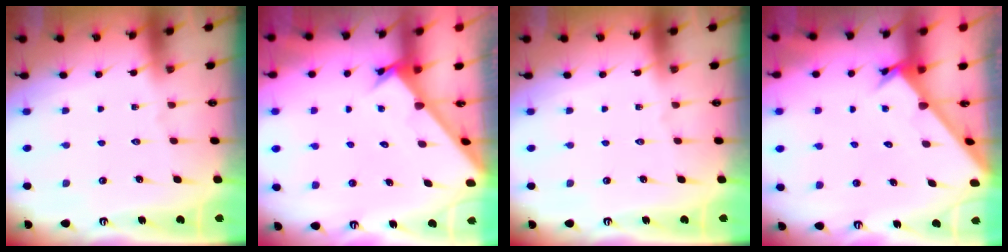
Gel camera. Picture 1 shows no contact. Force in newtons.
{"total": 2.6, "press": 2.6, "slide": 0.3}
{"total": 0.0}
{"total": 2.6, "press": 2.6, "slide": 0.3}